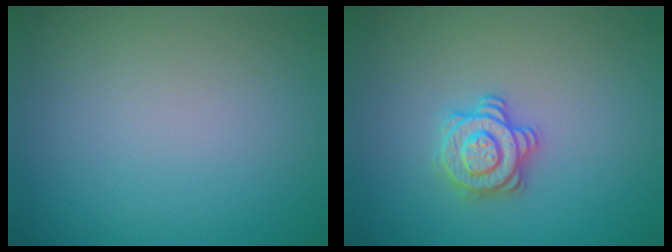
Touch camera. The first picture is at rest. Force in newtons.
{"total": 2.8, "press": 2.7, "slide": 0.9}